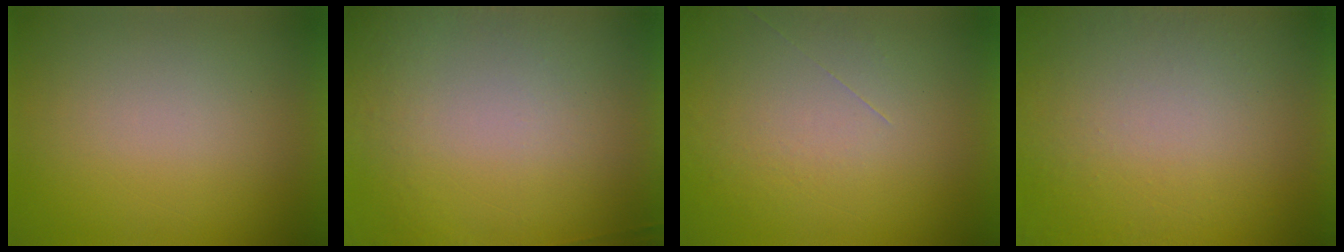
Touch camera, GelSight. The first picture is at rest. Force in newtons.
{"total": 5.5}
{"total": 1.2}
{"total": 1.2}